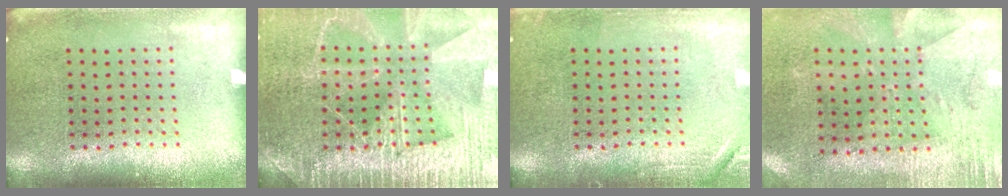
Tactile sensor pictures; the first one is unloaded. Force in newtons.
{"total": 6.5, "press": 6.4, "slide": 0.7}
{"total": 1.7, "press": 1.7, "slide": 0.2}
{"total": 2.8, "press": 2.3, "slide": 1.7}